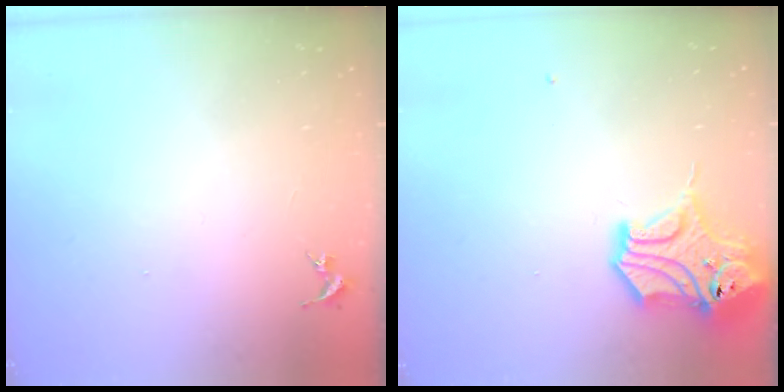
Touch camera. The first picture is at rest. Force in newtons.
{"total": 14.8, "press": 14.7, "slide": 2.2}